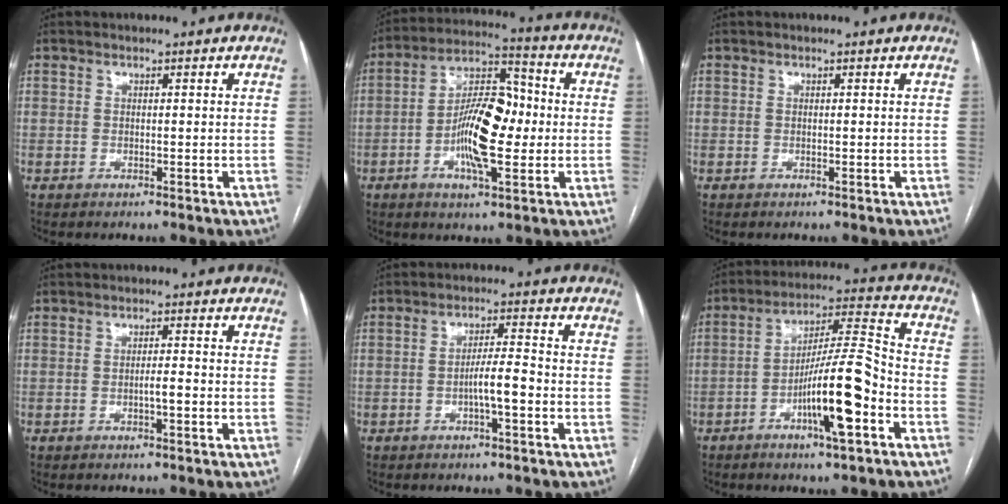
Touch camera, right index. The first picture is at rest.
{"total": 12.9, "force": [-1.7, 4.3, 12.0], "torque": [-0.220, 0.022, -0.029]}
{"total": 0.0}
{"total": 2.1, "force": [-0.7, 0.1, 2.0], "torque": [-0.036, 0.001, -0.012]}
{"total": 4.9, "force": [-1.6, 0.3, 4.6], "torque": [-0.084, 0.006, -0.027]}
{"total": 13.4, "force": [-5.2, 1.0, 12.3], "torque": [-0.219, 0.004, -0.087]}